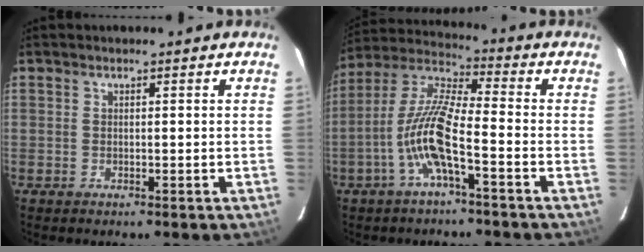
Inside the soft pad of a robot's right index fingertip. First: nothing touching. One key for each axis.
{"total": 11.0, "fx": -4.5, "fy": 1.6, "fz": 9.9, "tx": -0.210, "ty": 0.004, "tz": -0.091}